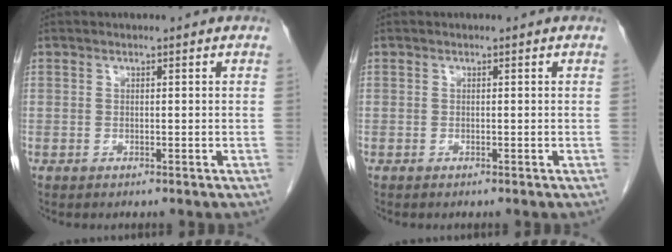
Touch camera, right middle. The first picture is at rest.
{"total": 0.0}